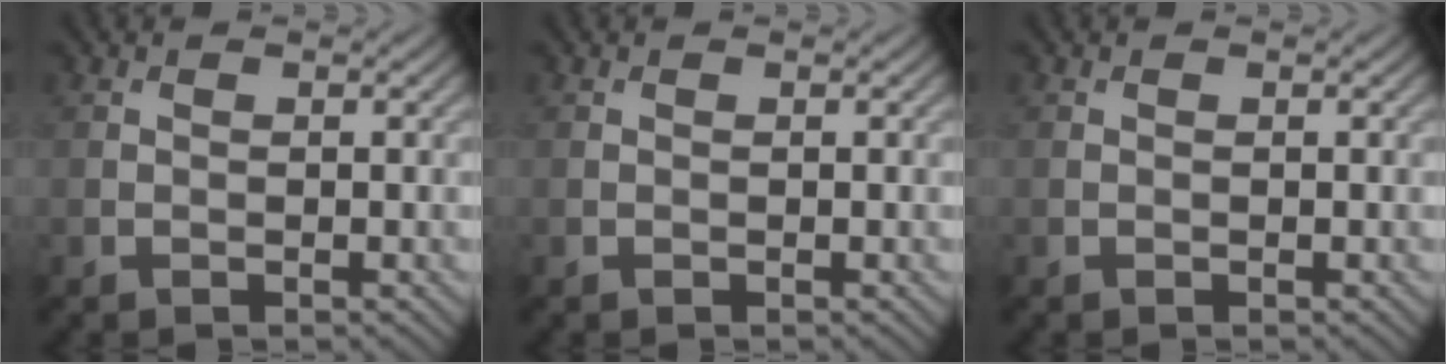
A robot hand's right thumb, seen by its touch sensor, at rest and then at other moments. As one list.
[{"total": 0.0}, {"total": 0.0}]